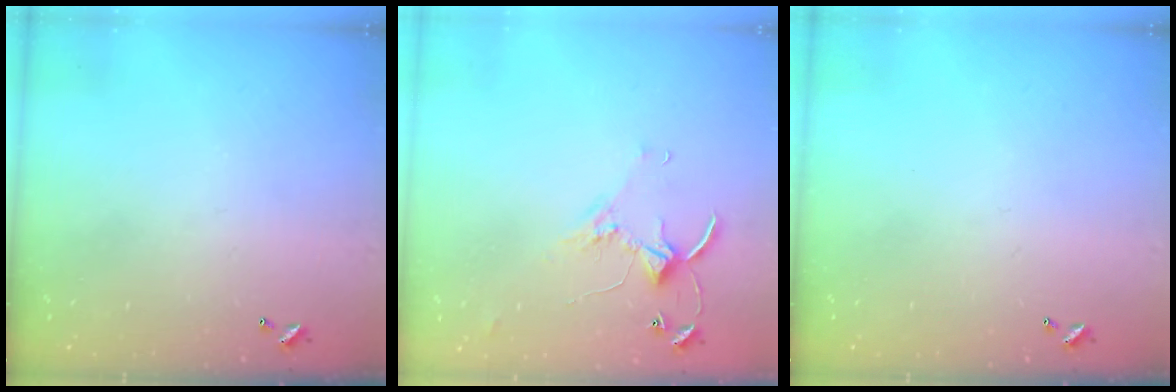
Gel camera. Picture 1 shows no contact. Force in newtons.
{"total": 2.8, "press": 2.8, "slide": 0.4}
{"total": 0.0}